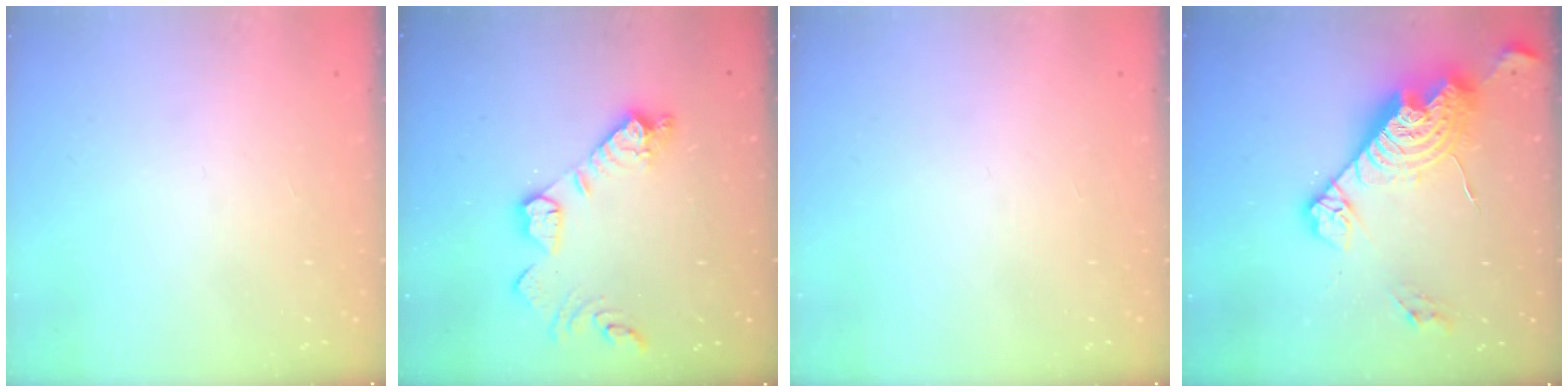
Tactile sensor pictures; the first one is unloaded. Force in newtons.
{"total": 14.1, "press": 14.1, "slide": 1.1}
{"total": 0.0}
{"total": 20.8, "press": 20.7, "slide": 1.7}